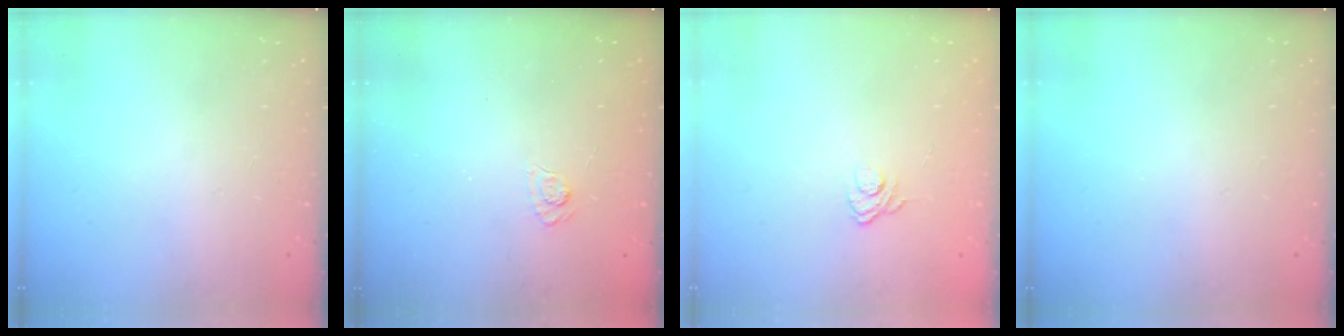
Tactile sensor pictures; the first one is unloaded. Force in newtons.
{"total": 4.0, "press": 3.7, "slide": 1.4}
{"total": 2.8, "press": 2.5, "slide": 1.4}
{"total": 0.0}